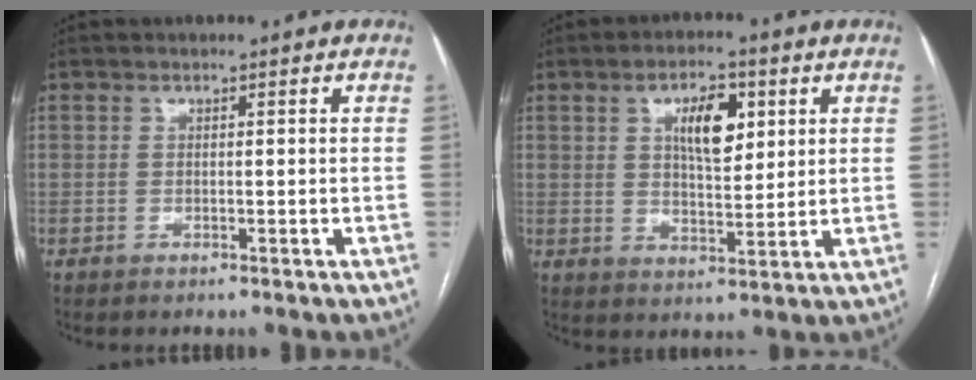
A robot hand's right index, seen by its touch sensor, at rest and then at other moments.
{"total": 7.8, "force": [2.8, 3.2, 6.6], "torque": [-0.108, 0.006, 0.051]}